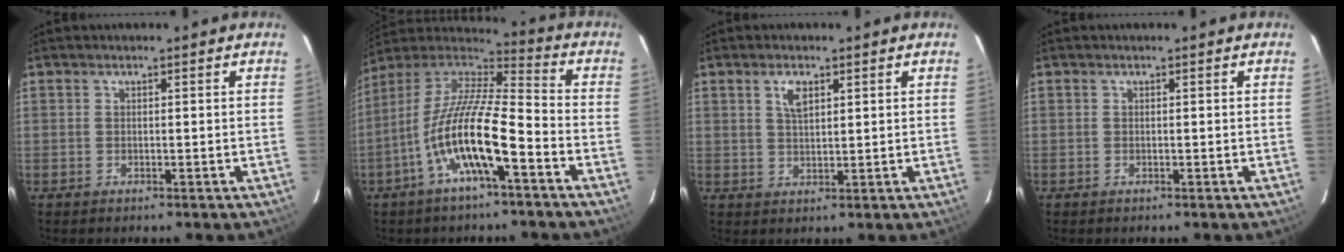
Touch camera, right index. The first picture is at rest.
{"total": 16.1, "force": [-6.6, 3.3, 14.2], "torque": [-0.263, -0.010, -0.132]}
{"total": 3.5, "force": [1.7, 1.6, 2.6], "torque": [-0.047, 0.004, 0.032]}
{"total": 0.0}